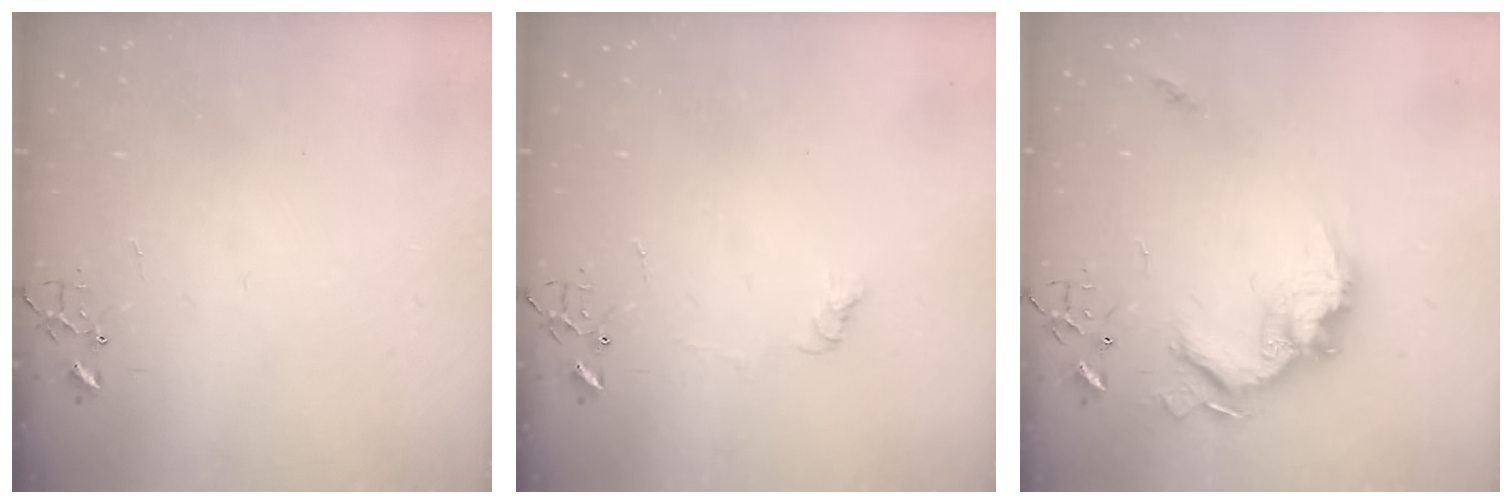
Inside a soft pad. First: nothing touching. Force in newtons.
{"total": 4.9, "press": 4.9, "slide": 0.7}
{"total": 17.8, "press": 17.7, "slide": 2.1}